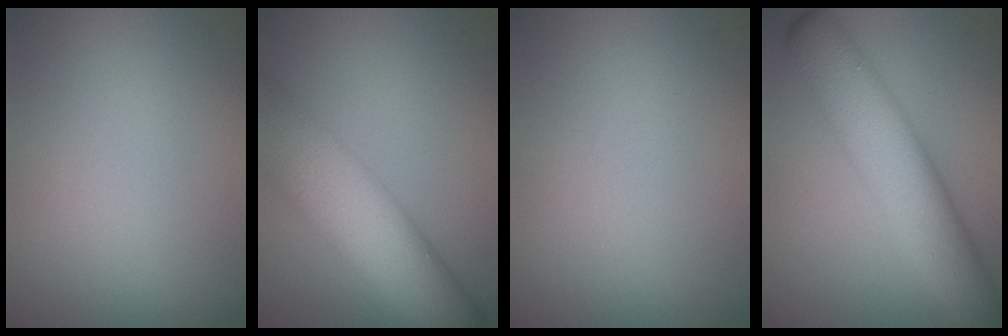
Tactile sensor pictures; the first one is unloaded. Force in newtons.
{"total": 12.0, "press": 12.0, "slide": 0.5}
{"total": 0.0}
{"total": 8.3, "press": 8.3, "slide": 0.1}